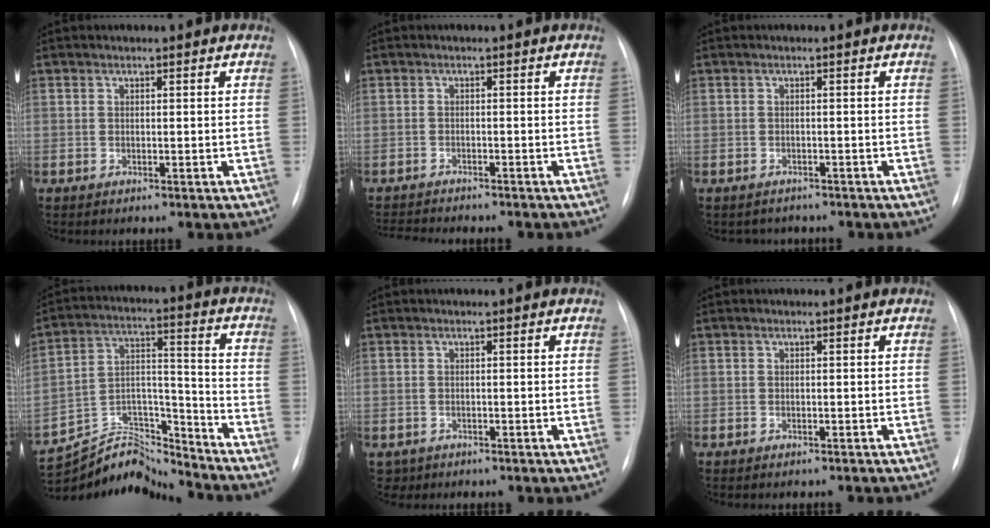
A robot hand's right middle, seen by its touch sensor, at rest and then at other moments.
{"total": 6.9, "force": [-6.4, 0.8, 2.4], "torque": [-0.032, -0.004, -0.089]}
{"total": 2.6, "force": [-2.4, 1.2, -0.1], "torque": [0.000, 0.004, -0.031]}
{"total": 13.8, "force": [-13.7, 1.4, 0.6], "torque": [-0.012, 0.050, -0.239]}
{"total": 1.9, "force": [-1.1, 1.5, 0.1], "torque": [-0.002, 0.003, -0.015]}
{"total": 1.3, "force": [-1.2, 0.2, 0.5], "torque": [-0.009, -0.003, -0.012]}